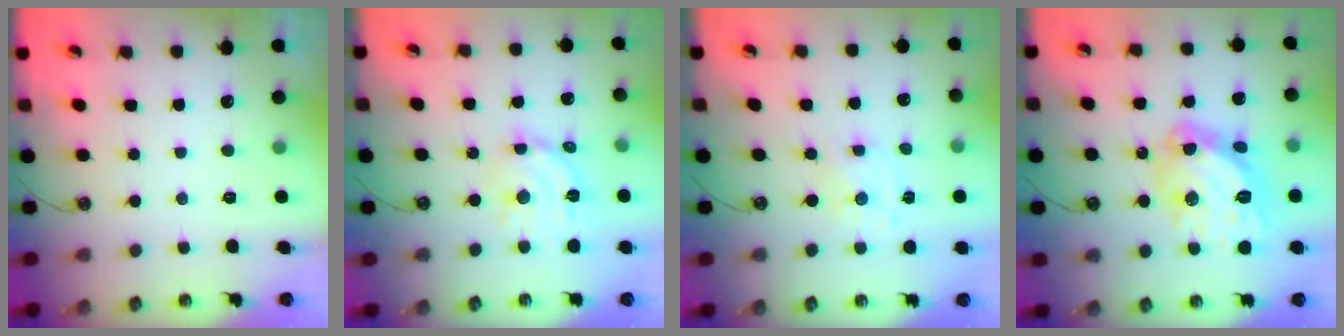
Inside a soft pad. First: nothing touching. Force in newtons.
{"total": 11.7, "press": 11.7, "slide": 0.9}
{"total": 1.6, "press": 1.6, "slide": 0.3}
{"total": 18.3, "press": 18.3, "slide": 1.8}